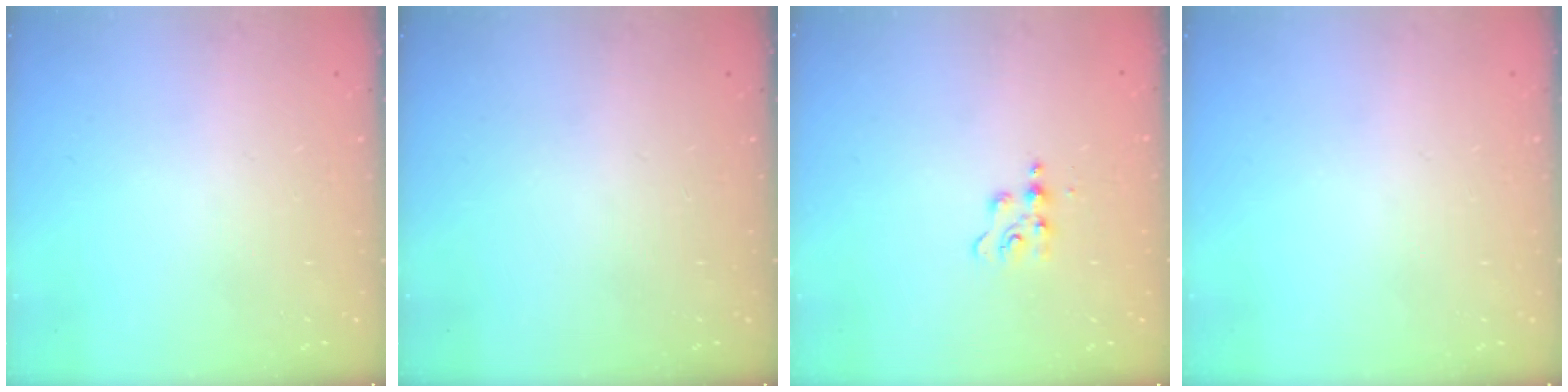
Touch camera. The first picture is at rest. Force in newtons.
{"total": 0.0}
{"total": 5.2, "press": 5.1, "slide": 0.5}
{"total": 0.0}